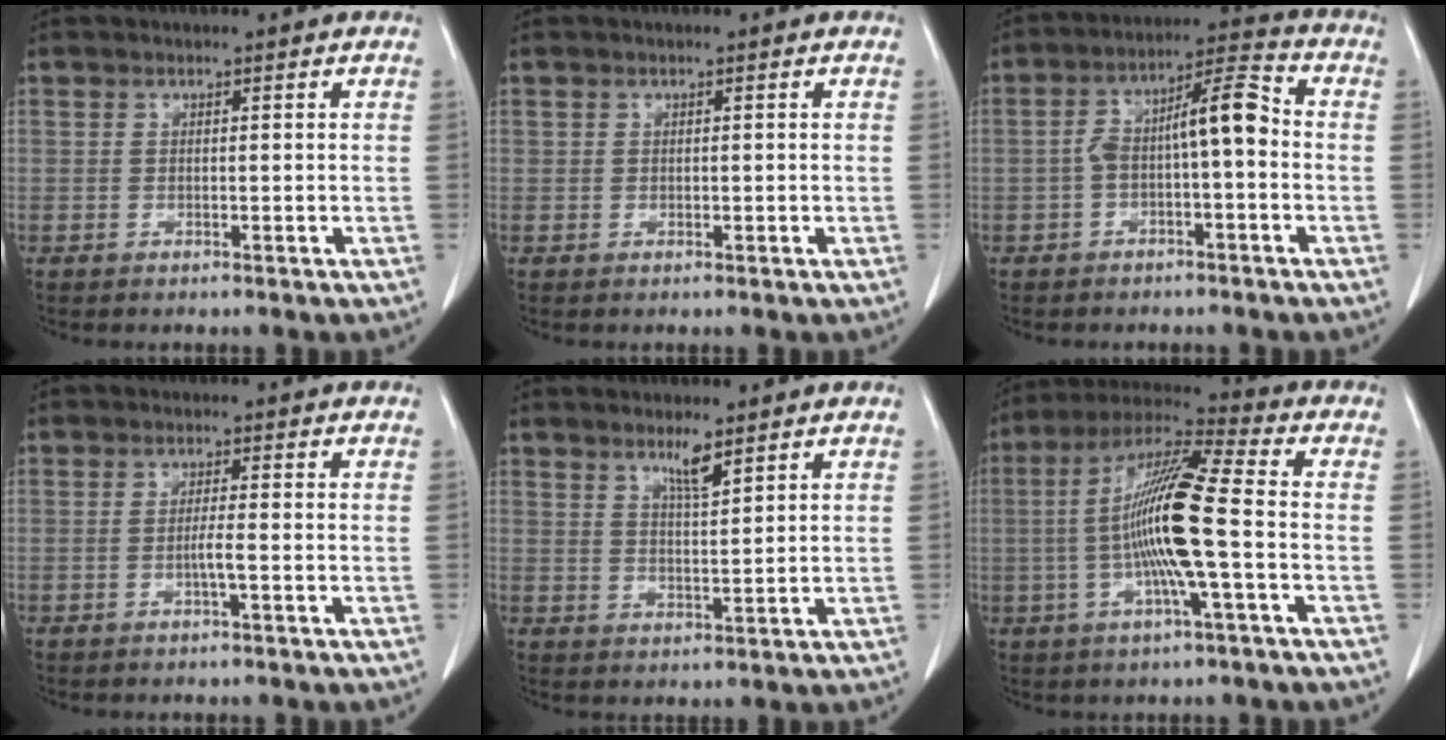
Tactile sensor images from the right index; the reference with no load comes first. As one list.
[{"total": 0.6, "force": [0.1, 0.5, 0.3], "torque": [-0.004, 0.003, 0.001]}, {"total": 8.7, "force": [-0.9, 2.1, 8.4], "torque": [-0.147, 0.039, -0.016]}, {"total": 1.9, "force": [-0.6, -0.2, 1.8], "torque": [-0.035, 0.000, -0.013]}, {"total": 3.6, "force": [2.6, 0.2, 2.5], "torque": [-0.048, -0.005, 0.049]}, {"total": 14.2, "force": [-1.7, 0.3, 14.1], "torque": [-0.272, 0.004, -0.043]}]